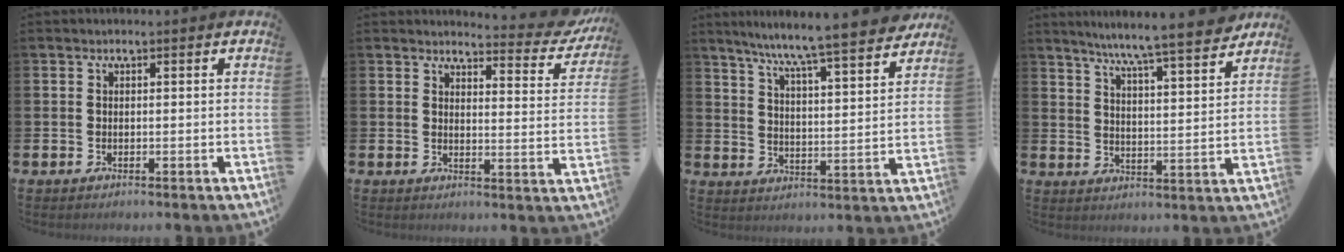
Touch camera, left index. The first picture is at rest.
{"total": 3.7, "force": [3.6, 0.5, 0.6], "torque": [-0.005, -0.036, 0.055]}
{"total": 8.3, "force": [7.8, -0.6, 2.8], "torque": [-0.078, -0.061, 0.128]}
{"total": 8.1, "force": [7.6, -0.3, 3.0], "torque": [-0.071, -0.053, 0.129]}